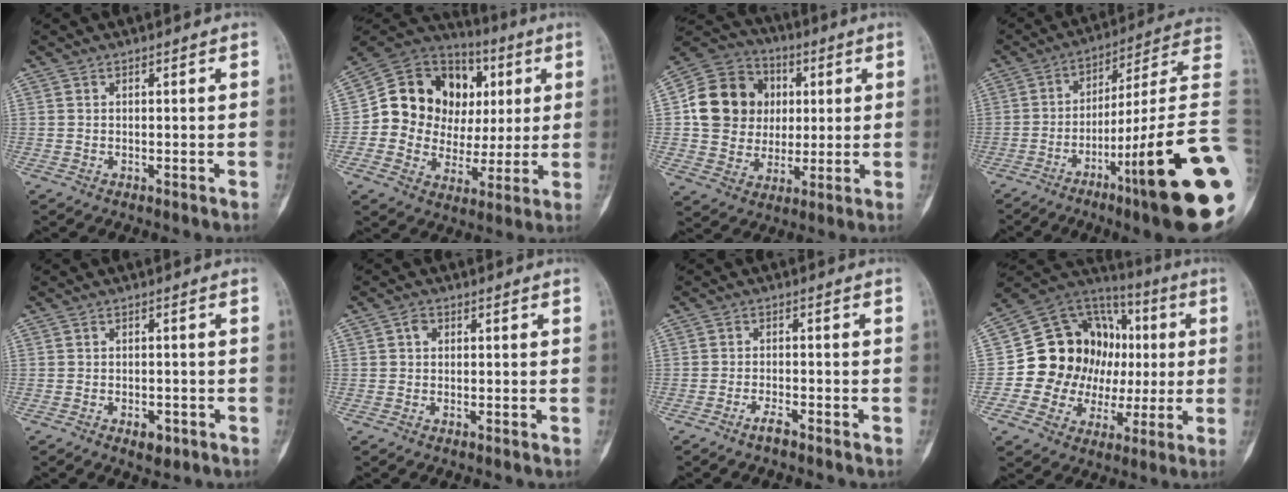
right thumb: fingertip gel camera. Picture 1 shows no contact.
{"total": 19.0, "force": [2.7, 16.3, 9.4], "torque": [-0.099, 0.039, 0.057]}
{"total": 16.7, "force": [2.4, 14.6, 7.7], "torque": [-0.108, 0.016, 0.048]}
{"total": 26.2, "force": [-8.0, 1.9, 24.9], "torque": [-0.294, 0.036, -0.125]}
{"total": 3.4, "force": [-1.8, 1.9, 2.1], "torque": [-0.019, 0.009, -0.021]}
{"total": 1.7, "force": [0.1, 1.4, 0.9], "torque": [-0.007, 0.004, -0.004]}
{"total": 2.7, "force": [-2.2, 0.7, 1.4], "torque": [-0.028, 0.011, -0.042]}
{"total": 21.4, "force": [0.4, 17.7, 12.0], "torque": [-0.130, 0.048, 0.020]}